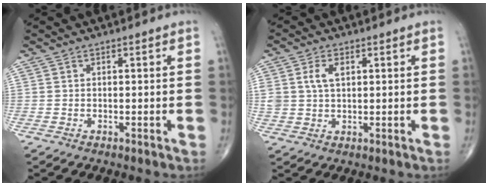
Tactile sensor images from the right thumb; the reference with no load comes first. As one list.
[{"total": 4.6, "force": [1.4, 2.9, 3.3], "torque": [-0.064, 0.001, 0.028]}]